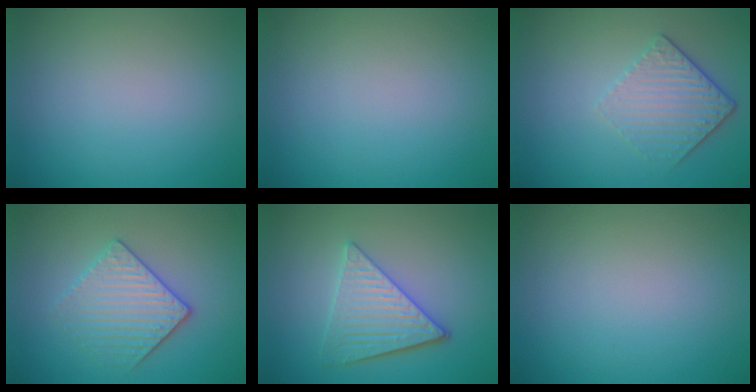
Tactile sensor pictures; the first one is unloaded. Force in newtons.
{"total": 0.0}
{"total": 4.3, "press": 3.0, "slide": 3.1}
{"total": 3.4, "press": 3.2, "slide": 1.0}
{"total": 4.5, "press": 3.7, "slide": 2.5}
{"total": 0.0}